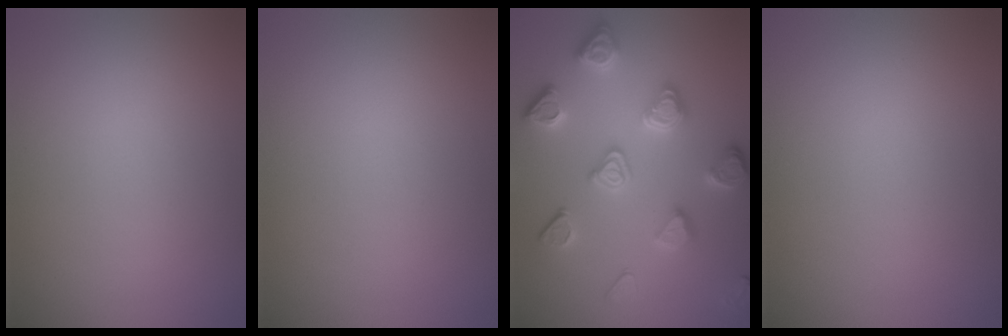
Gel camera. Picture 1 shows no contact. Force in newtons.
{"total": 0.0}
{"total": 4.4, "press": 4.1, "slide": 1.5}
{"total": 0.0}